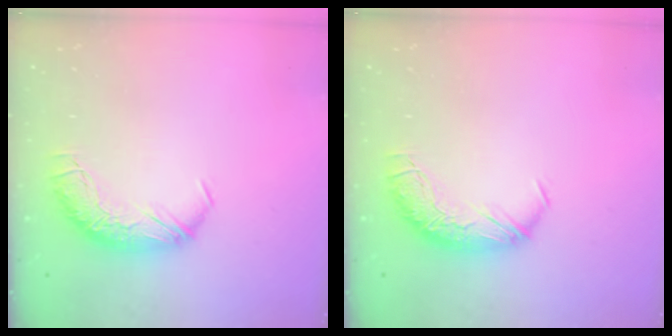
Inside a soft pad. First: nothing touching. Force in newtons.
{"total": 0.0}